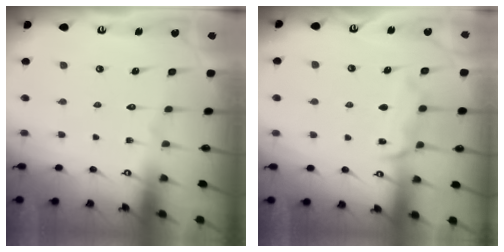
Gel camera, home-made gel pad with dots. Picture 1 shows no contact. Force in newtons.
{"total": 9.2, "press": 9.1, "slide": 0.9}